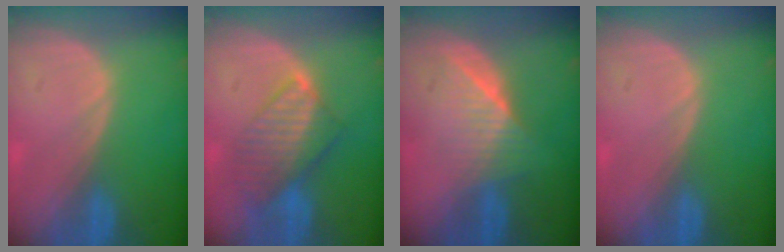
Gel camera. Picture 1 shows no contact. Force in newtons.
{"total": 8.2, "press": 7.1, "slide": 4.2}
{"total": 6.4, "press": 5.9, "slide": 2.3}
{"total": 0.0}